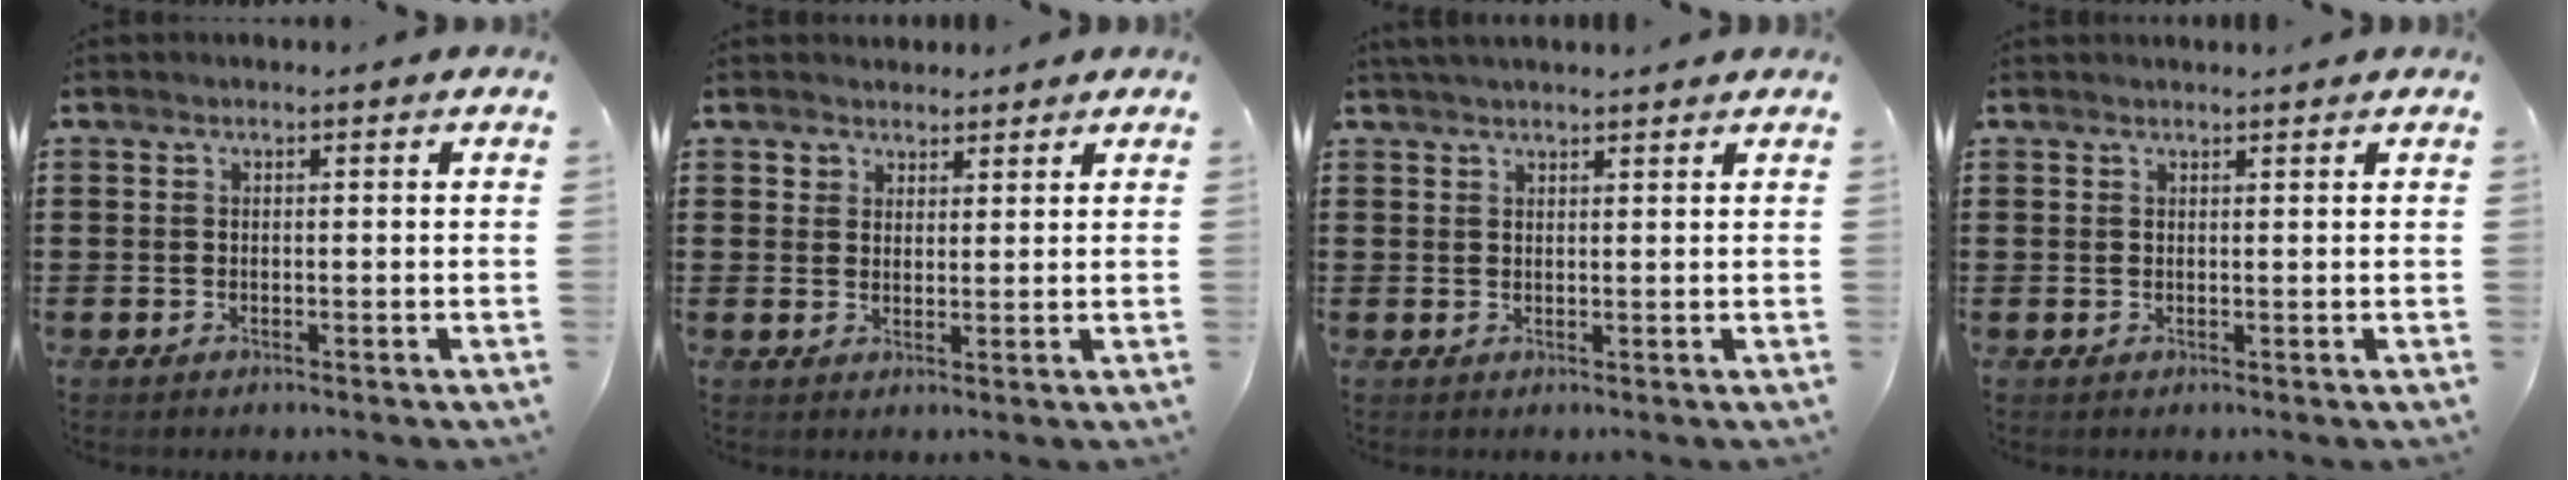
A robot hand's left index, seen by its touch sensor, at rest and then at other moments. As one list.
[{"total": 2.7, "force": [2.2, 1.5, -0.3], "torque": [0.004, 0.002, 0.041]}, {"total": 2.1, "force": [2.0, 0.4, 0.4], "torque": [-0.012, 0.000, 0.040]}, {"total": 0.9, "force": [0.9, -0.1, 0.2], "torque": [-0.005, -0.002, 0.018]}]